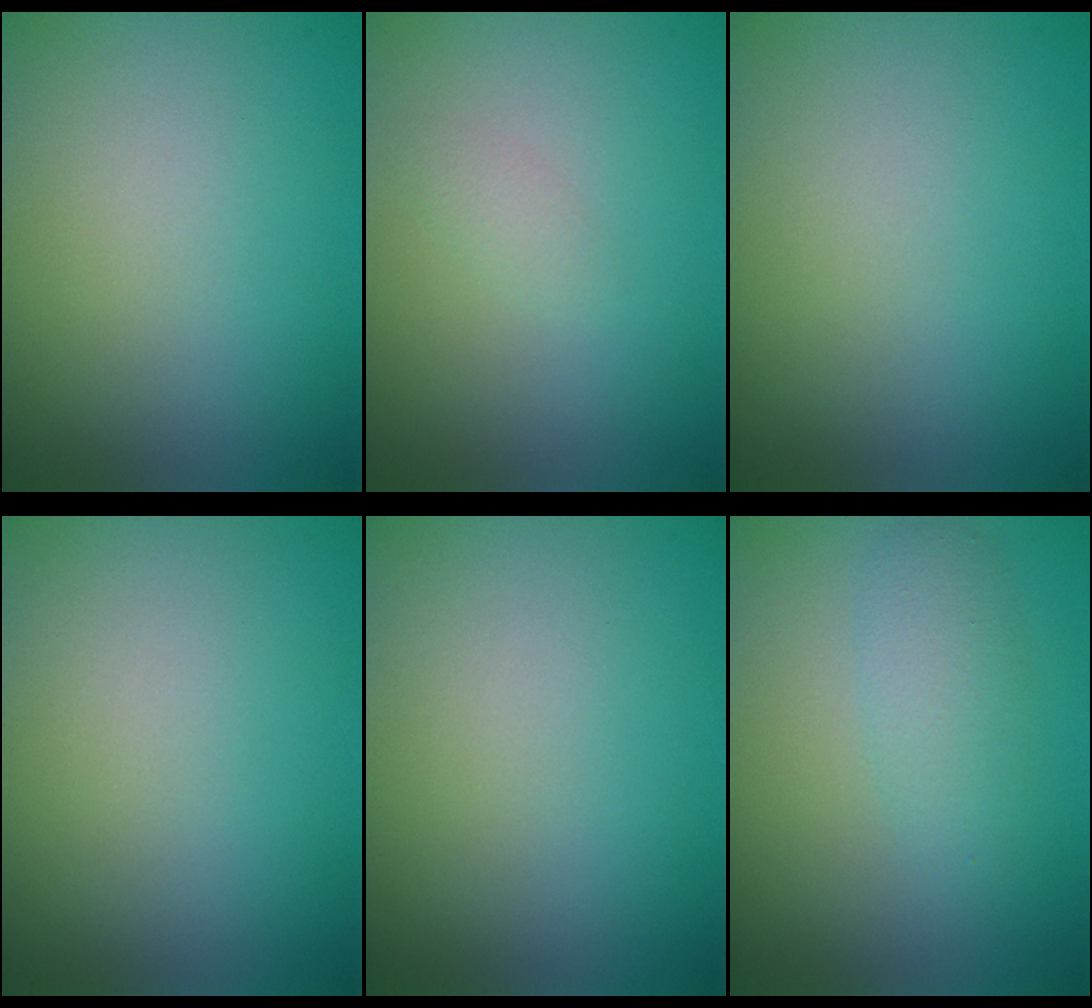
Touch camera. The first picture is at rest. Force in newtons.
{"total": 0.7, "press": 0.7, "slide": 0.1}
{"total": 0.0}
{"total": 0.0}
{"total": 0.0}
{"total": 2.2, "press": 2.2, "slide": 0.0}